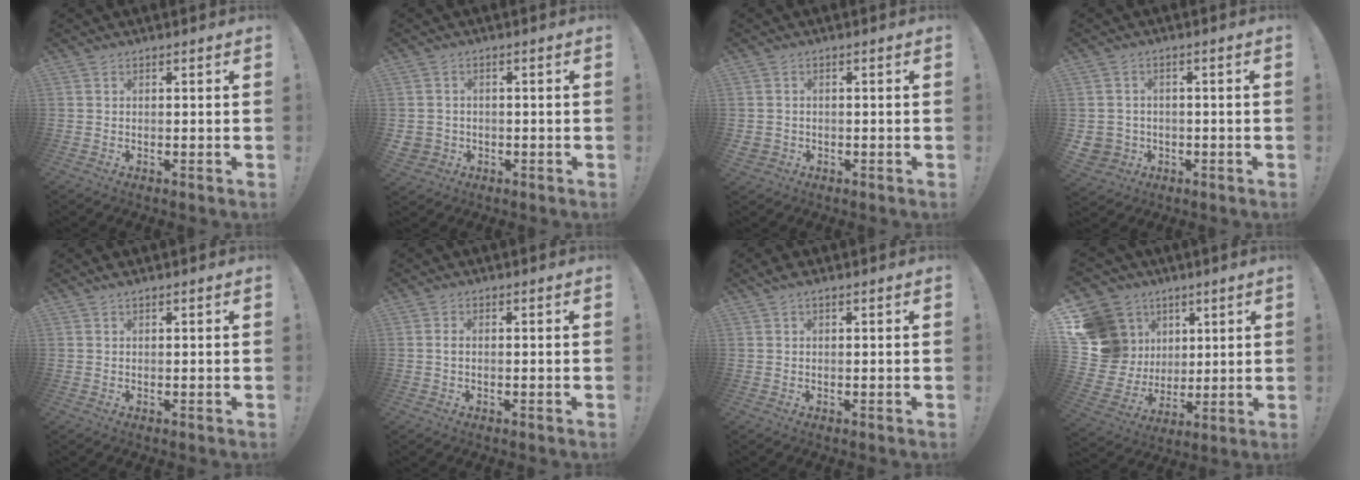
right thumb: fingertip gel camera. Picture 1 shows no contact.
{"total": 3.2, "force": [-0.2, 3.1, 0.9], "torque": [-0.017, -0.001, -0.003]}
{"total": 1.9, "force": [-0.3, 1.7, 0.7], "torque": [-0.011, 0.003, -0.005]}
{"total": 4.7, "force": [-0.6, 4.5, 1.2], "torque": [-0.031, 0.006, -0.008]}
{"total": 1.0, "force": [0.8, -0.1, 0.5], "torque": [-0.011, 0.002, 0.015]}
{"total": 1.0, "force": [-0.1, 0.3, 0.9], "torque": [-0.021, 0.003, -0.002]}
{"total": 1.8, "force": [1.1, 0.5, 1.4], "torque": [-0.026, 0.000, 0.021]}
{"total": 19.1, "force": [6.1, 16.7, 7.1], "torque": [-0.140, -0.028, 0.153]}